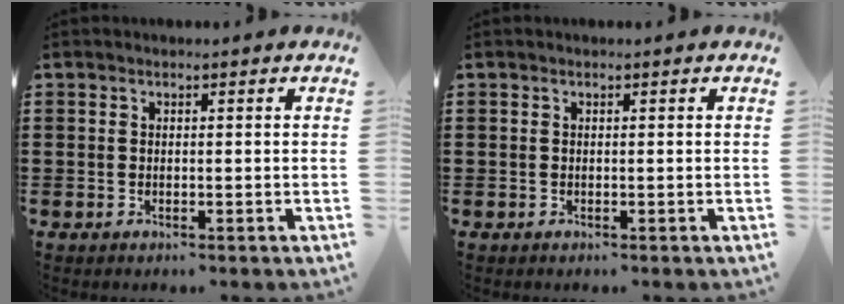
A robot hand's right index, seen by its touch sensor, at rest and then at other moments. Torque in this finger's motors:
{"motor_torque": [0.09, 0.62, 0.00, 0.00]}